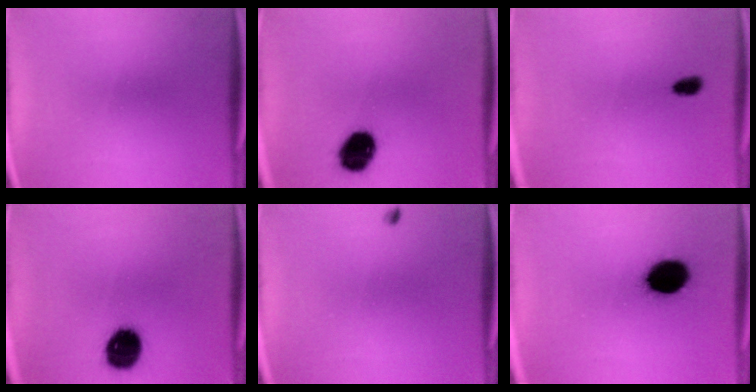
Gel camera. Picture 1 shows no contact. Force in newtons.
{"total": 10.8}
{"total": 2.2}
{"total": 10.6}
{"total": 0.6}
{"total": 14.3}